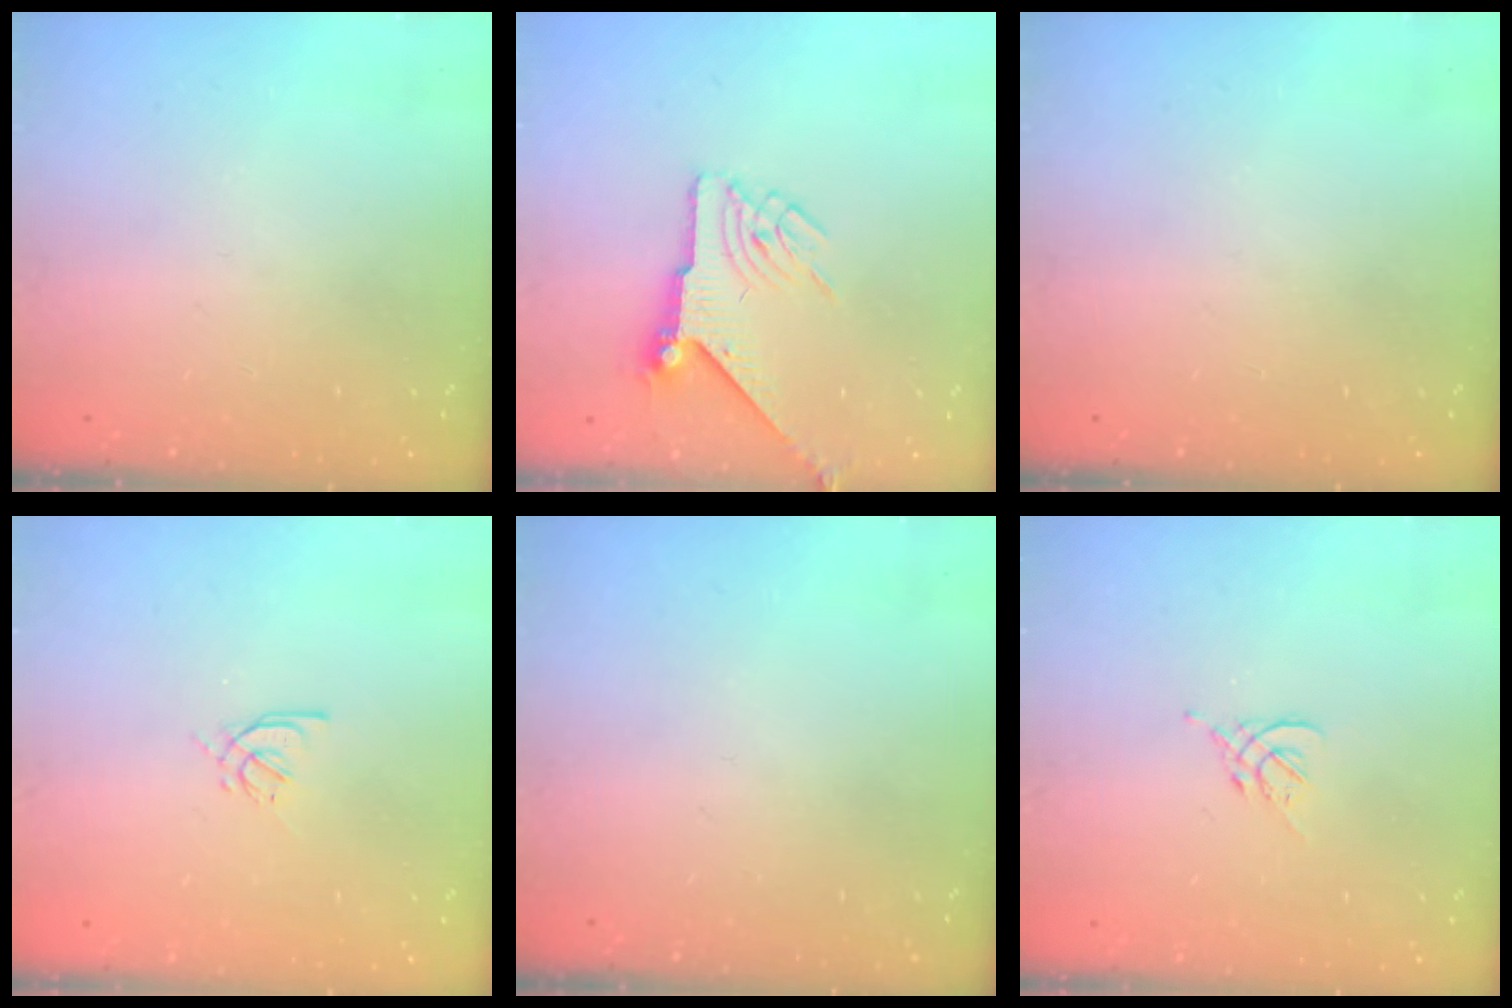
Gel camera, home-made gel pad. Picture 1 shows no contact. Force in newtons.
{"total": 6.2, "press": 6.2, "slide": 0.2}
{"total": 0.0}
{"total": 2.9, "press": 2.8, "slide": 0.8}
{"total": 0.0}
{"total": 1.2, "press": 1.1, "slide": 0.5}